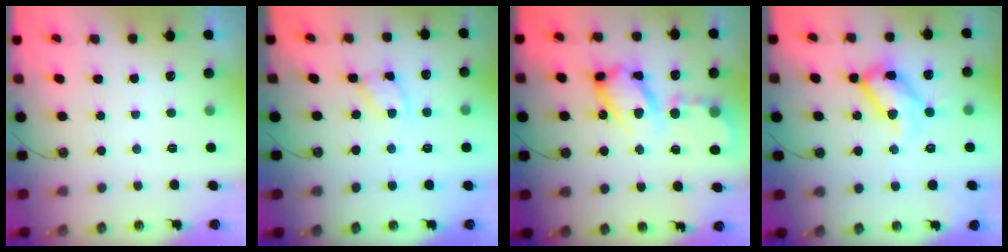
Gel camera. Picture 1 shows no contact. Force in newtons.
{"total": 4.8, "press": 4.8, "slide": 0.3}
{"total": 14.4, "press": 14.4, "slide": 0.4}
{"total": 18.0, "press": 17.9, "slide": 1.3}